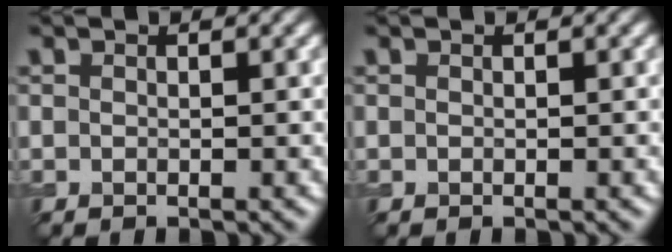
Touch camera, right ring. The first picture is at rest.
{"total": 0.0}